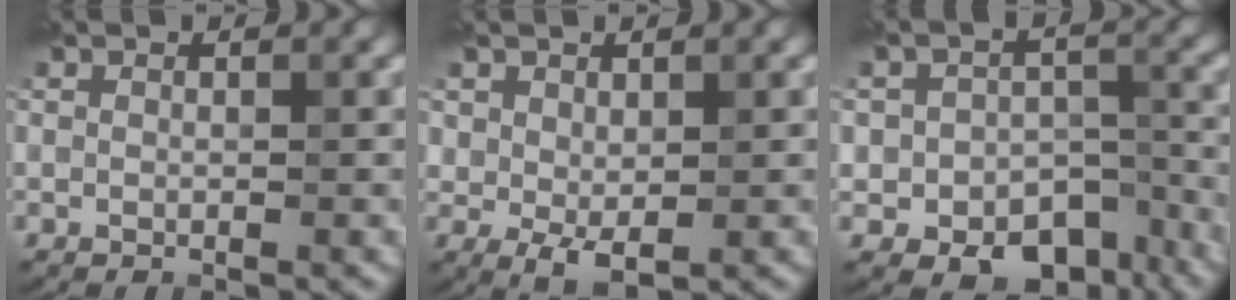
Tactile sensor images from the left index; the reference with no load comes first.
{"total": 2.6, "force": [0.4, 1.7, 1.9], "torque": [-0.035, -0.006, 0.013]}
{"total": 8.1, "force": [-4.5, 5.5, 3.9], "torque": [-0.039, -0.011, -0.059]}